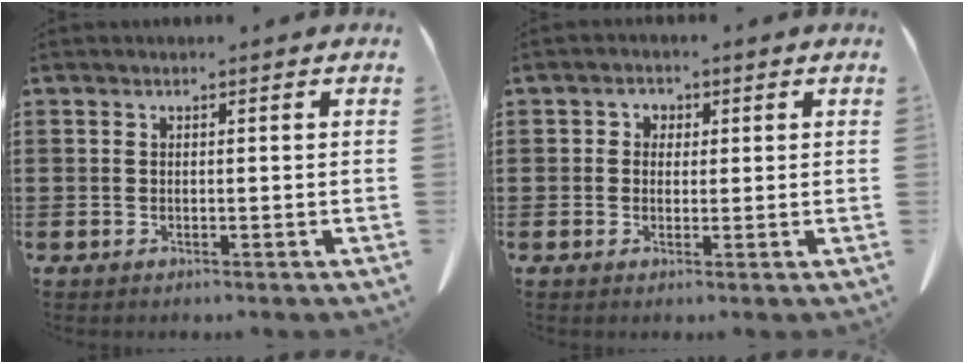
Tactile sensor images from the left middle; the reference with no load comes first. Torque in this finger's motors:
{"motor_torque": [0.01, 0.09, 0.01, 0.00]}